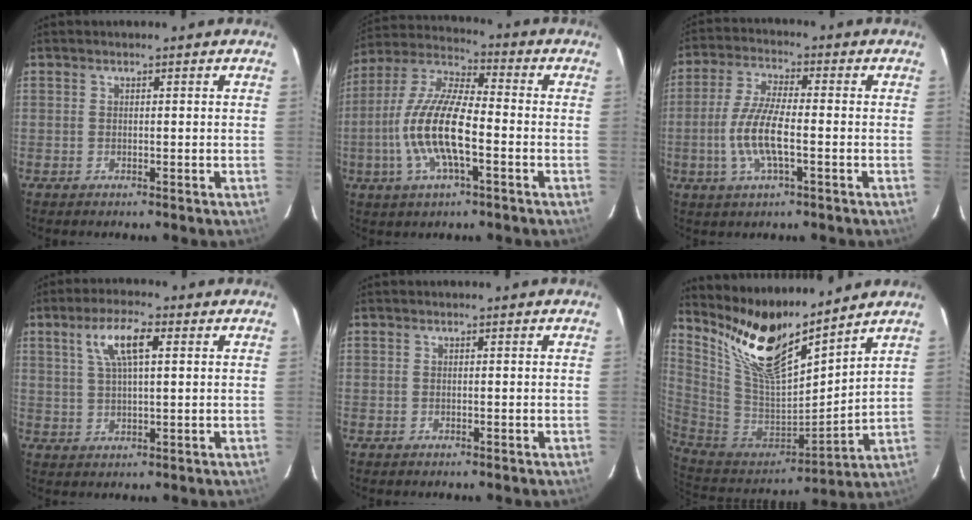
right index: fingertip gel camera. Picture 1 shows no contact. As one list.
[{"total": 14.9, "force": [-3.8, 4.4, 13.7], "torque": [-0.280, -0.002, -0.079]}, {"total": 9.4, "force": [-2.3, 2.4, 8.8], "torque": [-0.184, -0.003, -0.047]}, {"total": 7.3, "force": [2.8, 2.1, 6.4], "torque": [-0.120, 0.012, 0.052]}, {"total": 0.0}, {"total": 18.1, "force": [13.7, 4.2, 10.9], "torque": [-0.203, -0.015, 0.266]}]